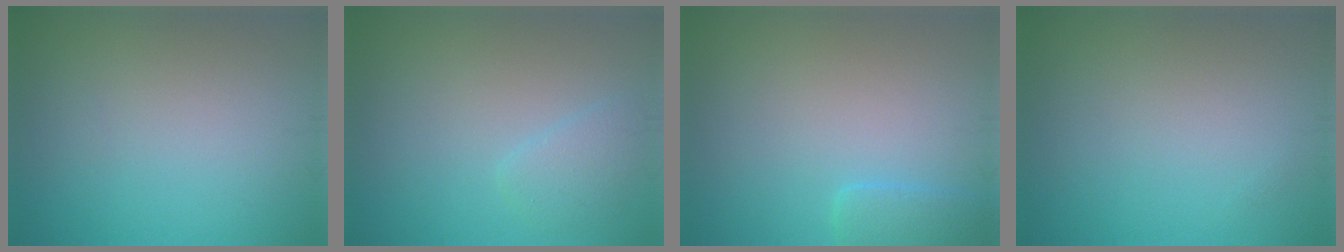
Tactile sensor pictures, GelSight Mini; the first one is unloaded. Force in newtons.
{"total": 1.7, "press": 1.7, "slide": 0.1}
{"total": 1.9, "press": 1.9, "slide": 0.1}
{"total": 0.0}